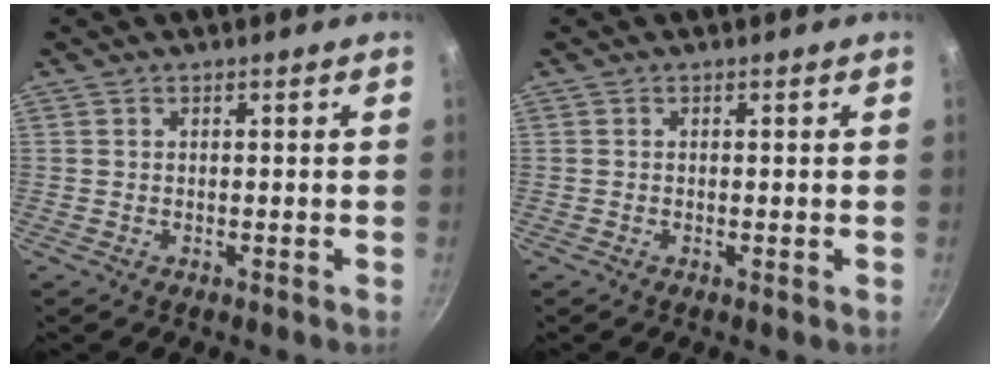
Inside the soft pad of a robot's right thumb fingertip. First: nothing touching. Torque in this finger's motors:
{"motor_torque": [0.80, 0.56, -0.01, -0.16, -0.02]}